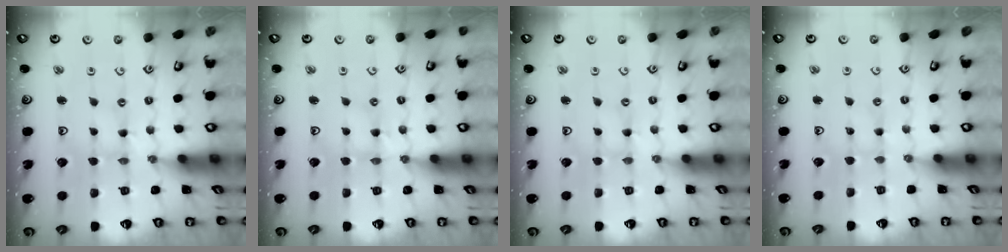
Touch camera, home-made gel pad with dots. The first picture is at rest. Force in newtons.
{"total": 2.3, "press": 2.3, "slide": 0.3}
{"total": 0.0}
{"total": 0.0}